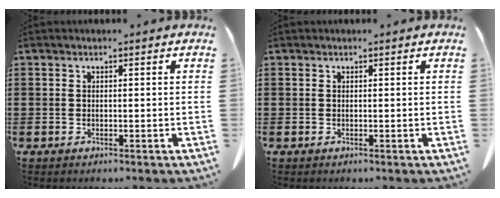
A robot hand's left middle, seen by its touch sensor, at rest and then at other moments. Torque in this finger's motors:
{"motor_torque": [-0.12, 0.08, 0.00, -0.01]}